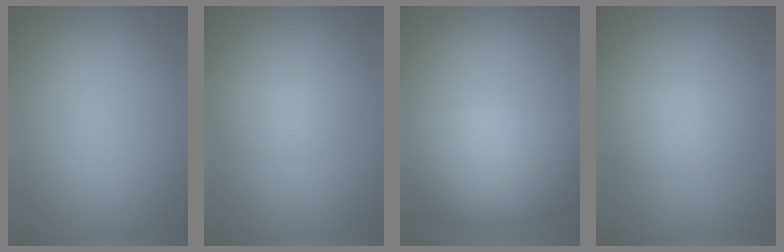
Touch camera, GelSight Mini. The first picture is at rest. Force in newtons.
{"total": 1.5, "press": 1.5, "slide": 0.0}
{"total": 8.1, "press": 8.1, "slide": 0.4}
{"total": 2.8, "press": 2.8, "slide": 0.2}